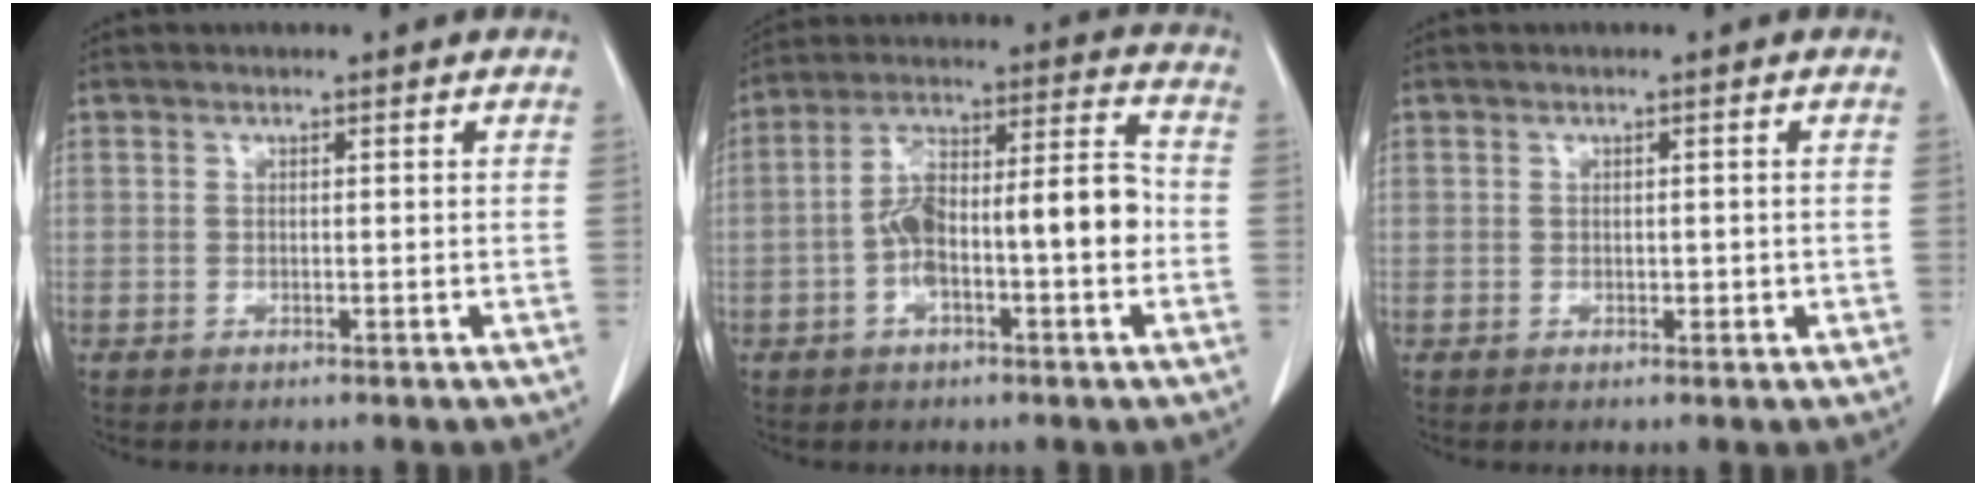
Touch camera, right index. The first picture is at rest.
{"total": 13.7, "force": [-2.5, 3.4, 13.0], "torque": [-0.228, 0.041, -0.041]}
{"total": 1.1, "force": [-0.1, 0.7, 0.8], "torque": [-0.010, -0.001, 0.000]}